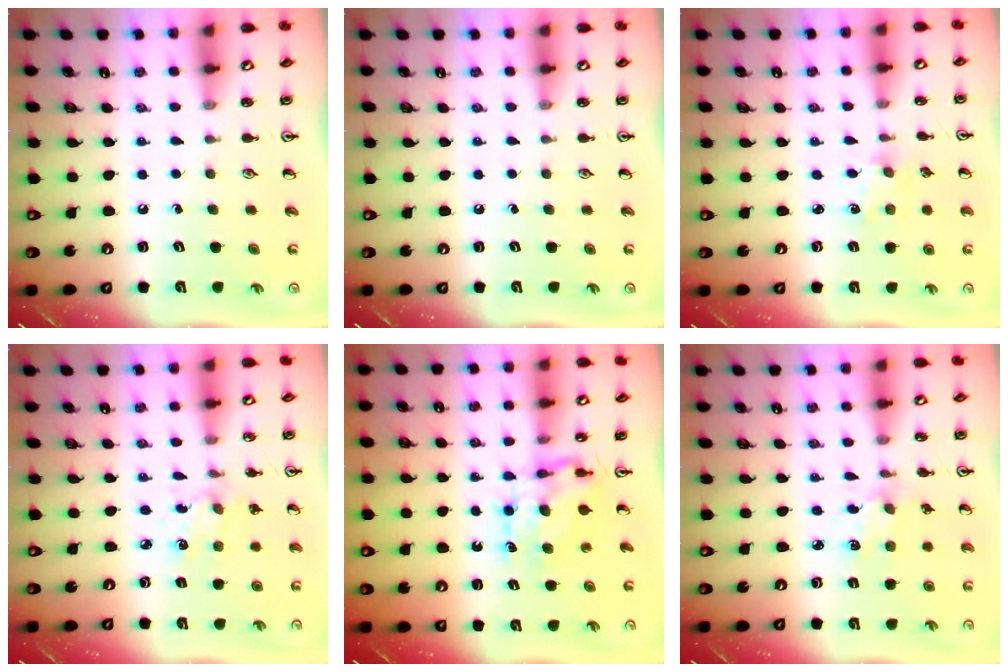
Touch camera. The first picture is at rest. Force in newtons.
{"total": 0.0}
{"total": 1.2, "press": 1.2, "slide": 0.2}
{"total": 2.1, "press": 2.0, "slide": 0.7}
{"total": 7.2, "press": 7.2, "slide": 0.7}
{"total": 2.7, "press": 2.6, "slide": 0.4}